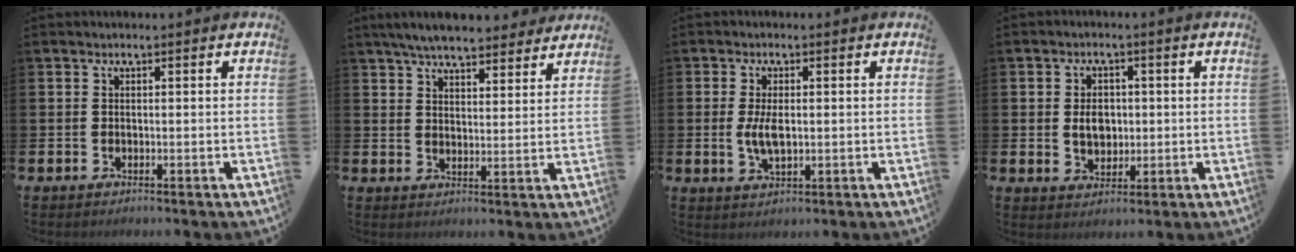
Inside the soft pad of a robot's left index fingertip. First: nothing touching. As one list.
[{"total": 6.9, "force": [6.5, 1.0, 1.8], "torque": [-0.045, -0.031, 0.118]}, {"total": 4.0, "force": [0.2, 1.8, 3.5], "torque": [-0.076, 0.003, -0.001]}, {"total": 3.7, "force": [0.3, 2.8, 2.3], "torque": [-0.036, 0.006, 0.000]}]